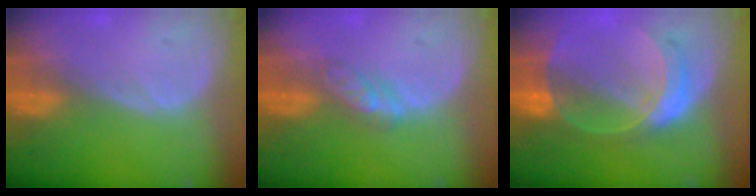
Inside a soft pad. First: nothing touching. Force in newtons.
{"total": 3.5, "press": 3.3, "slide": 1.4}
{"total": 7.6, "press": 6.7, "slide": 3.5}